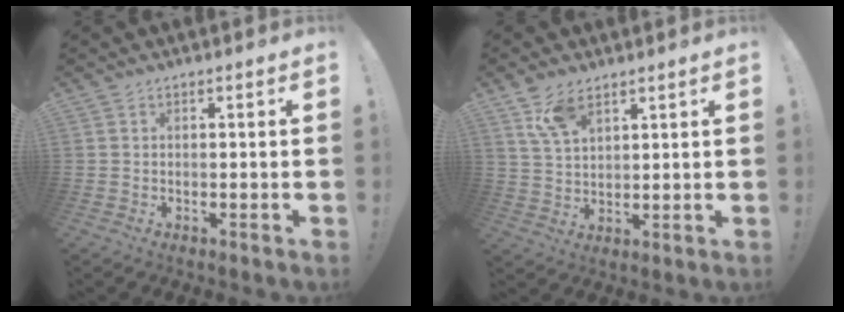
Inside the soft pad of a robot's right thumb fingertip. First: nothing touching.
{"total": 8.6, "force": [5.5, 4.4, 4.9], "torque": [-0.089, -0.022, 0.107]}